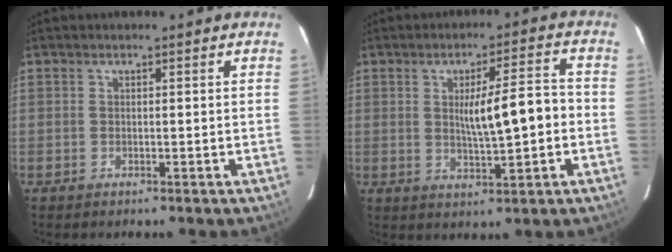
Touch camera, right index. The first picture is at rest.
{"total": 8.4, "force": [-0.3, 1.2, 8.3], "torque": [-0.131, 0.013, 0.001]}